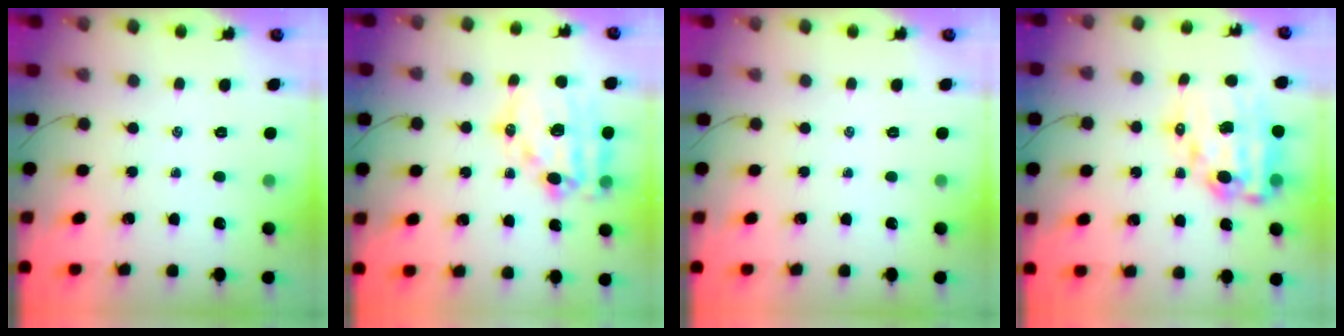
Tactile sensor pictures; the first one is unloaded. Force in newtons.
{"total": 16.8, "press": 16.4, "slide": 3.7}
{"total": 0.0}
{"total": 17.9, "press": 17.5, "slide": 3.7}